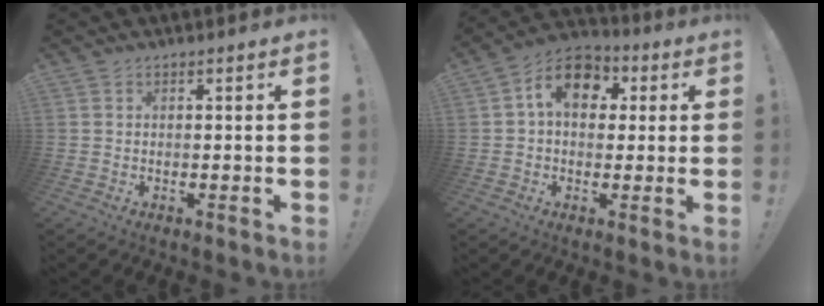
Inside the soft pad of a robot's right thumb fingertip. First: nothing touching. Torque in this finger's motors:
{"motor_torque": [1.23, 1.84, 0.90, -0.46, 0.01]}